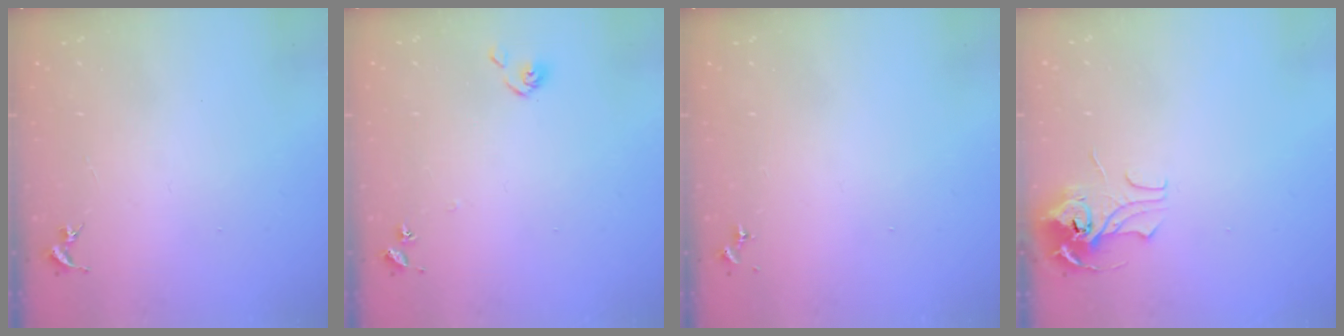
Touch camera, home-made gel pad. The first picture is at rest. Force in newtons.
{"total": 6.0, "press": 6.0, "slide": 0.6}
{"total": 0.0}
{"total": 8.5, "press": 8.4, "slide": 0.6}